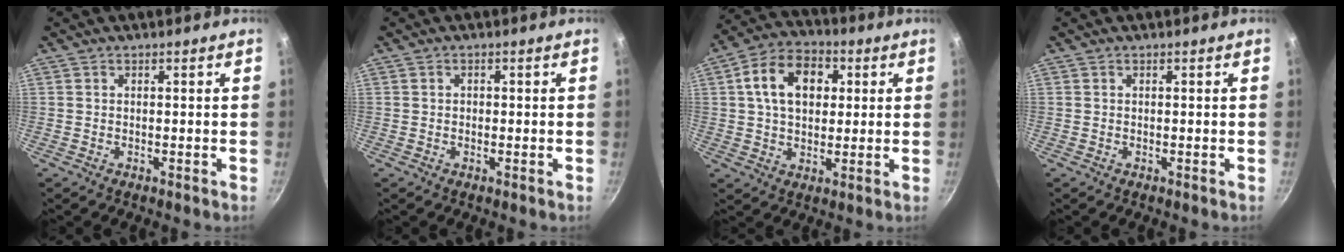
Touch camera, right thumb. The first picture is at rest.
{"total": 0.8, "force": [0.1, 0.7, 0.4], "torque": [-0.004, 0.005, 0.001]}
{"total": 13.1, "force": [3.1, 9.1, 8.9], "torque": [-0.125, 0.014, 0.039]}
{"total": 0.0}